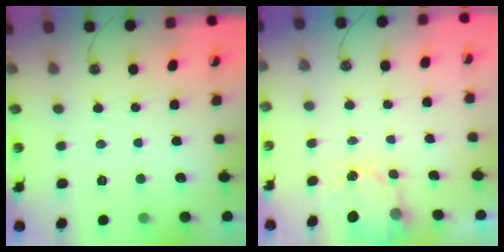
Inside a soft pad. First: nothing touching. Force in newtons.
{"total": 2.7, "press": 2.6, "slide": 0.4}